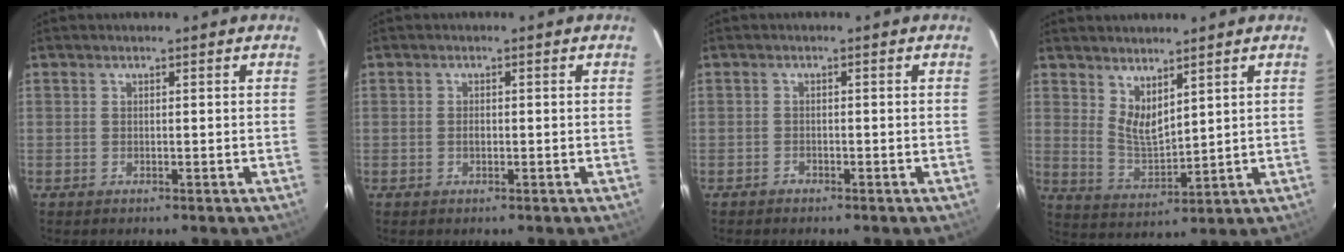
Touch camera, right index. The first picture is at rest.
{"total": 1.0, "force": [-0.2, 0.7, 0.6], "torque": [-0.009, 0.000, -0.003]}
{"total": 1.1, "force": [-0.9, 0.6, -0.1], "torque": [0.000, 0.005, -0.017]}
{"total": 6.1, "force": [4.2, 2.3, 3.8], "torque": [-0.067, -0.013, 0.085]}